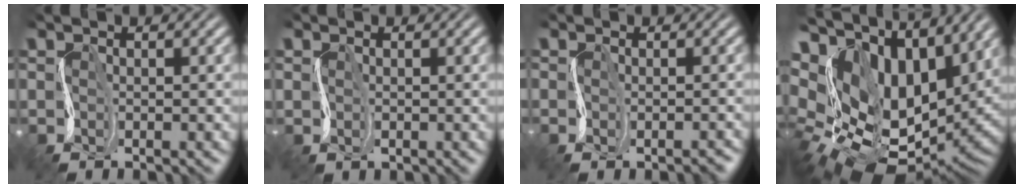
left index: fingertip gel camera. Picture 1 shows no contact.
{"total": 1.0, "force": [0.2, 0.4, -0.9], "torque": [0.007, 0.001, 0.002]}
{"total": 1.4, "force": [-1.3, 0.6, 0.1], "torque": [-0.005, 0.000, -0.023]}
{"total": 15.1, "force": [4.9, 9.6, 10.5], "torque": [-0.191, -0.004, 0.119]}